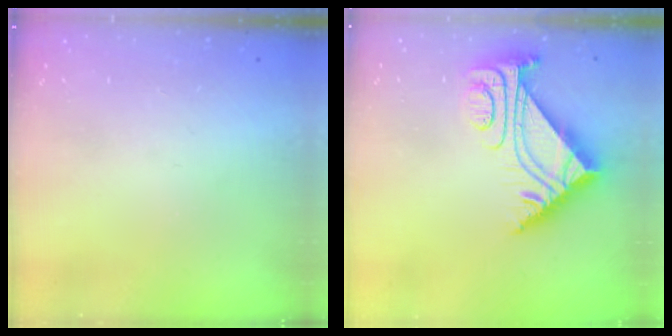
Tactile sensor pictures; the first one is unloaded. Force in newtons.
{"total": 8.0, "press": 8.0, "slide": 0.6}